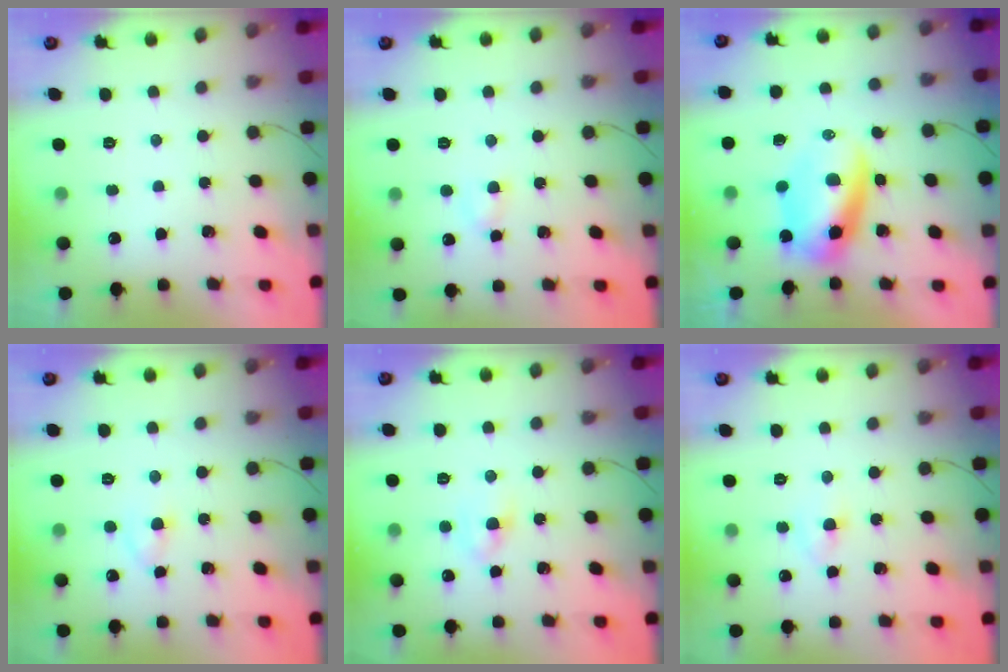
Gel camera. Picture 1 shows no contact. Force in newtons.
{"total": 3.2, "press": 3.0, "slide": 1.2}
{"total": 8.0, "press": 7.7, "slide": 2.3}
{"total": 2.9, "press": 2.6, "slide": 1.1}
{"total": 4.1, "press": 3.9, "slide": 1.2}
{"total": 4.2, "press": 4.0, "slide": 1.2}